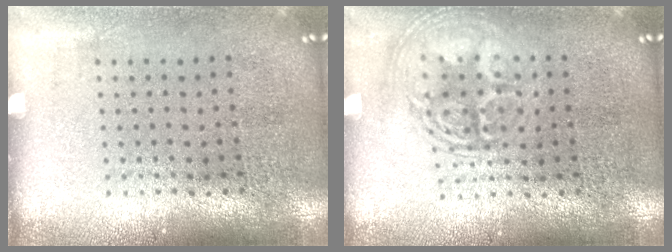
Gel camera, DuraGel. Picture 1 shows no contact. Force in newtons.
{"total": 2.8, "press": 2.7, "slide": 0.3}